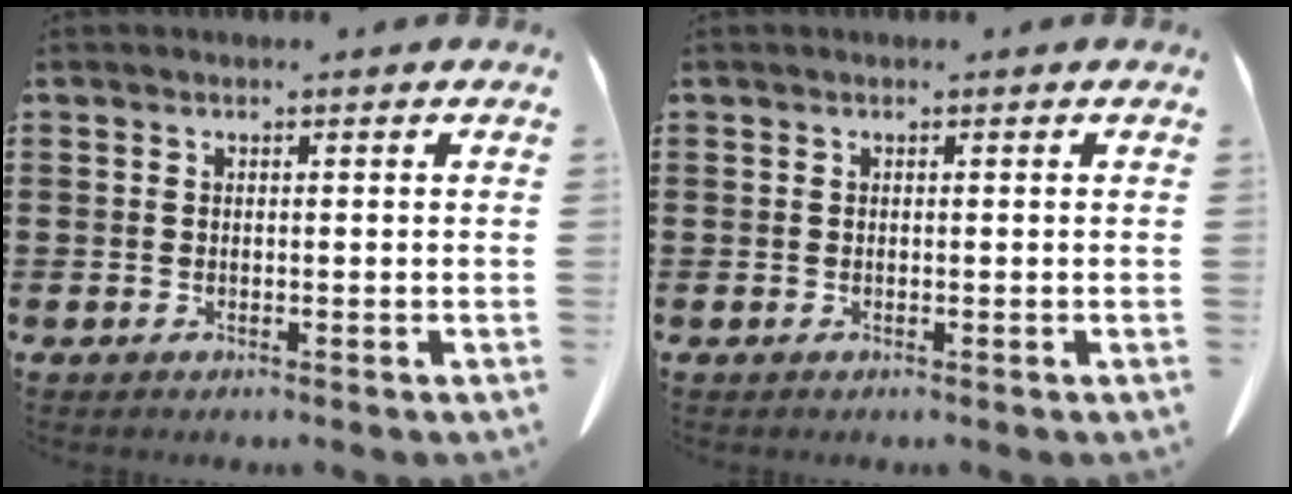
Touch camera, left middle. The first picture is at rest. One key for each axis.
{"total": 0.0}